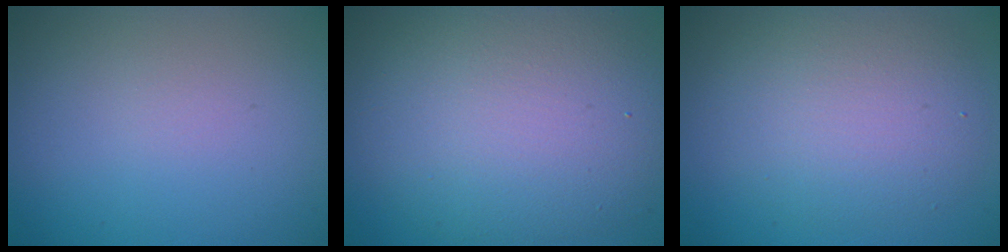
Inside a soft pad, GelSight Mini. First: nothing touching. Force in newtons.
{"total": 9.9, "press": 9.9, "slide": 0.4}
{"total": 5.4, "press": 5.4, "slide": 0.3}